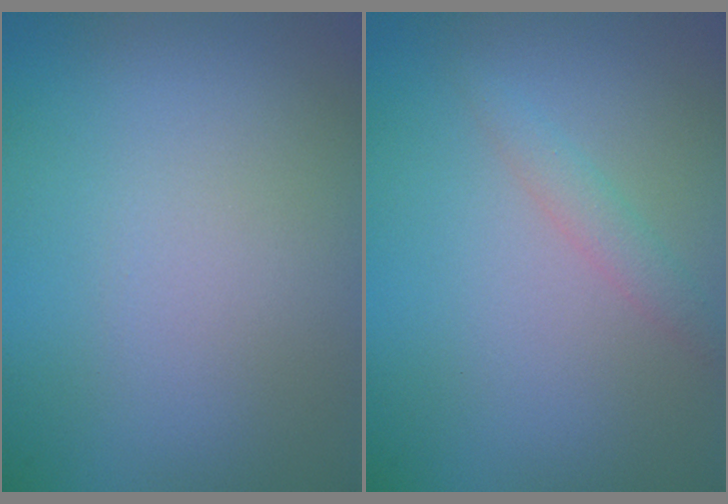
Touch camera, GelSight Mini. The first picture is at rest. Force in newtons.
{"total": 1.4, "press": 1.4, "slide": 0.1}